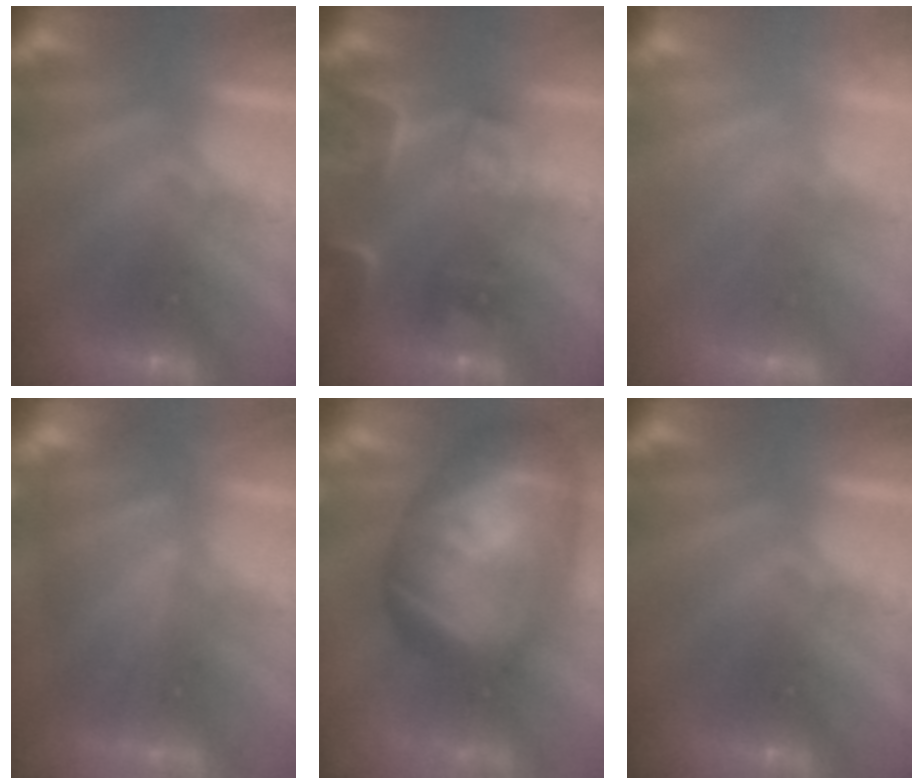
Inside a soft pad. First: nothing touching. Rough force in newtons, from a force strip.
{"total": 7.7}
{"total": 1.9}
{"total": 5.2}
{"total": 11.8}
{"total": 0.0}